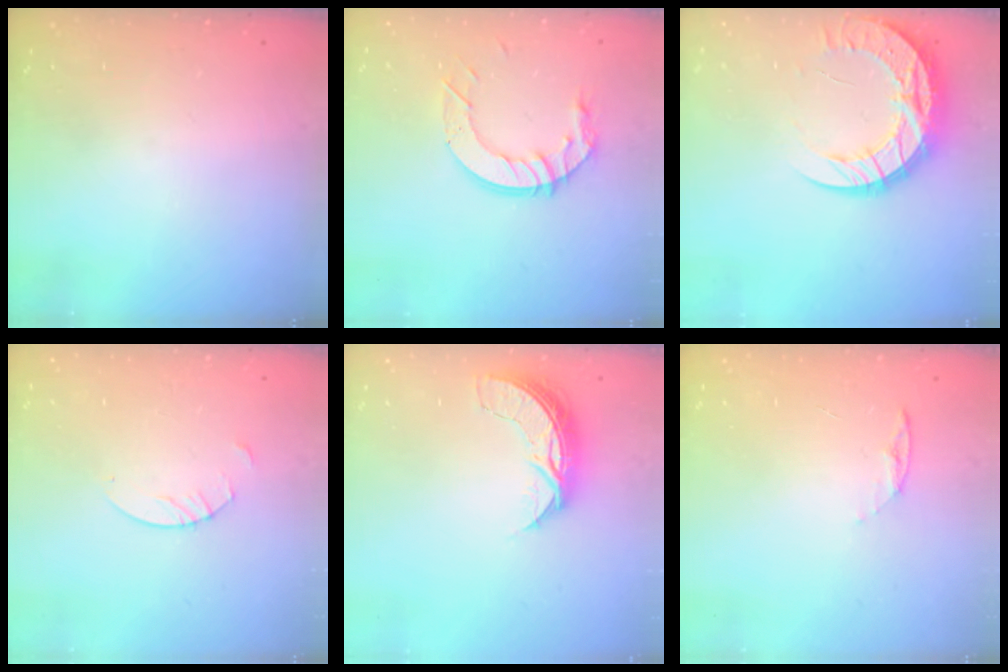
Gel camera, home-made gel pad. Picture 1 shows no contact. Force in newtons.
{"total": 10.6, "press": 10.5, "slide": 1.0}
{"total": 15.4, "press": 15.4, "slide": 1.1}
{"total": 2.7, "press": 2.7, "slide": 0.2}
{"total": 7.2, "press": 7.2, "slide": 0.5}
{"total": 4.9, "press": 4.9, "slide": 0.6}